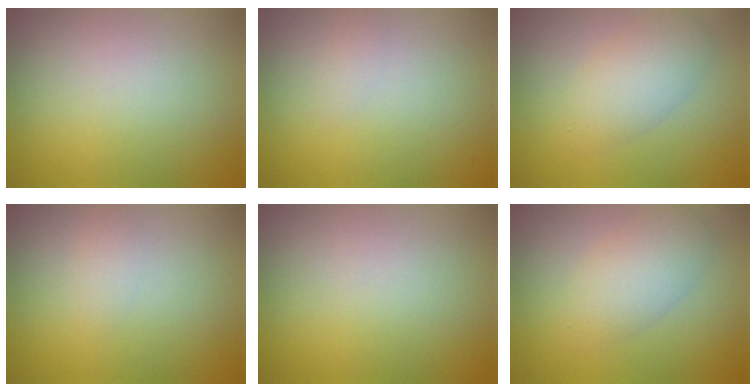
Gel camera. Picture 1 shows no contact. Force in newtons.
{"total": 0.7, "press": 0.7, "slide": 0.1}
{"total": 3.2, "press": 3.2, "slide": 0.0}
{"total": 1.1, "press": 1.1, "slide": 0.0}
{"total": 0.0}
{"total": 3.2, "press": 3.2, "slide": 0.0}